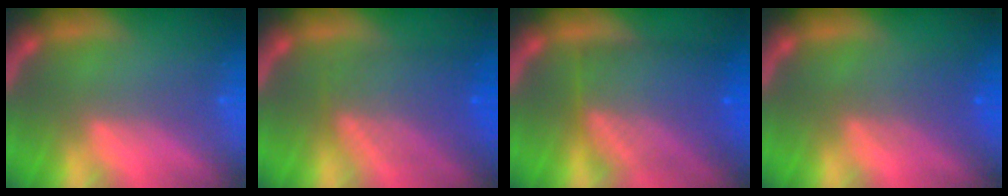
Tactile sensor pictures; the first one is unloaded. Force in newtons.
{"total": 6.6}
{"total": 9.5}
{"total": 3.0}